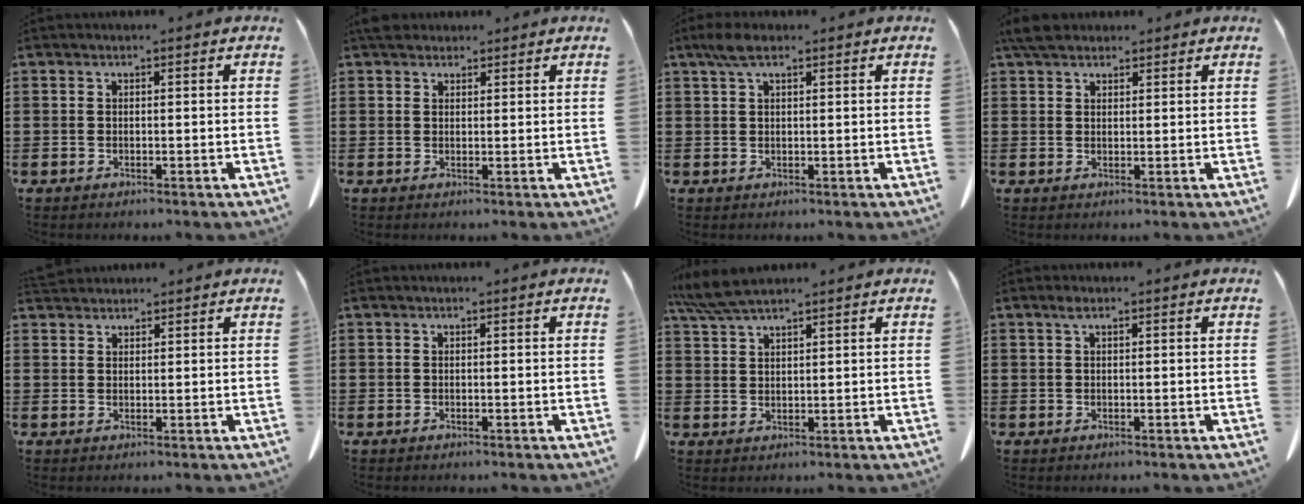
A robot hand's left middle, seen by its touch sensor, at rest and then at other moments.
{"total": 2.9, "force": [2.4, 1.3, 0.9], "torque": [-0.018, 0.002, 0.046]}
{"total": 3.9, "force": [2.2, 1.3, 2.9], "torque": [-0.063, 0.004, 0.042]}
{"total": 3.8, "force": [3.2, 1.4, 1.6], "torque": [-0.040, 0.003, 0.063]}
{"total": 2.1, "force": [2.0, 0.4, 0.2], "torque": [-0.010, -0.001, 0.042]}
{"total": 0.0}
{"total": 5.2, "force": [4.3, 0.6, 2.8], "torque": [-0.067, -0.007, 0.082]}
{"total": 1.1, "force": [0.5, 0.3, 0.9], "torque": [-0.020, 0.002, 0.010]}